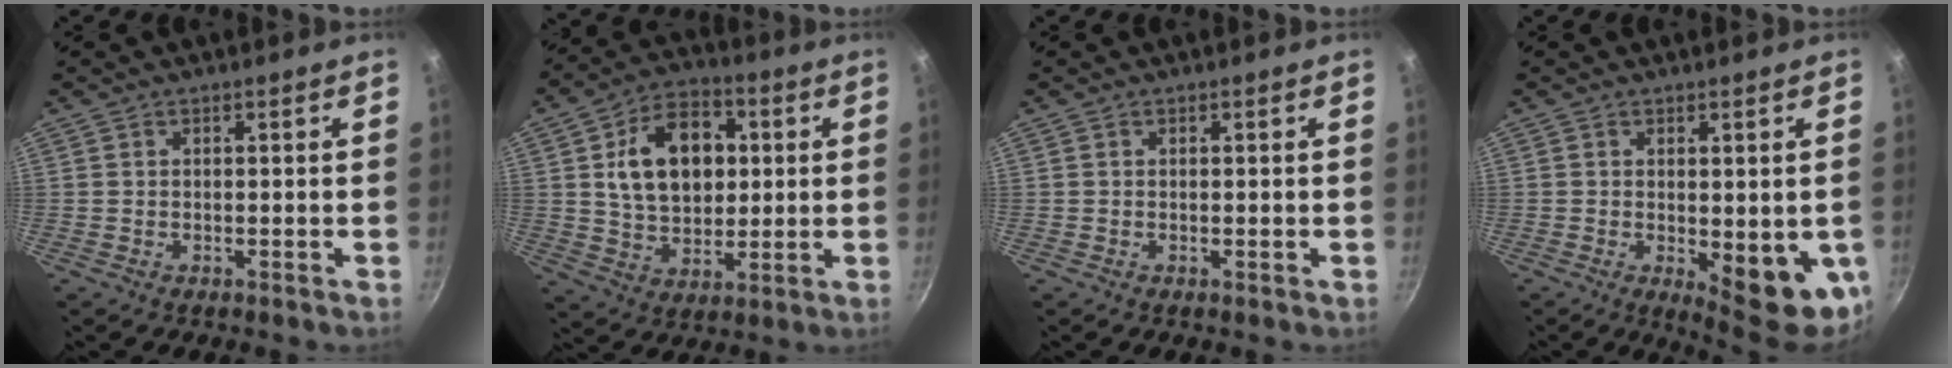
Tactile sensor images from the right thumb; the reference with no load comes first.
{"total": 16.3, "force": [3.1, 11.4, 11.3], "torque": [-0.148, 0.007, 0.048]}
{"total": 0.0}
{"total": 12.1, "force": [-2.0, 4.4, 11.1], "torque": [-0.112, -0.019, -0.015]}